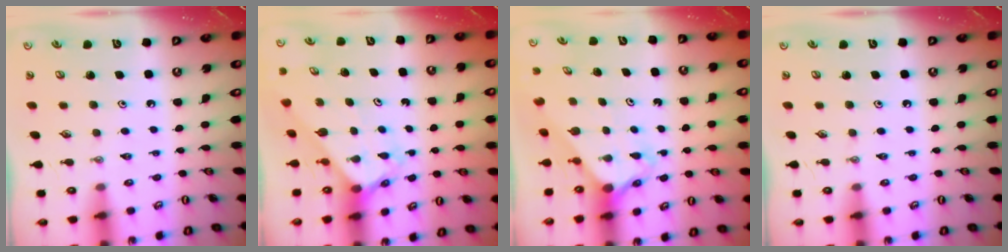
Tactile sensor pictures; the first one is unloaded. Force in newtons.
{"total": 3.0, "press": 2.9, "slide": 0.4}
{"total": 2.7, "press": 2.7, "slide": 0.2}
{"total": 0.0}